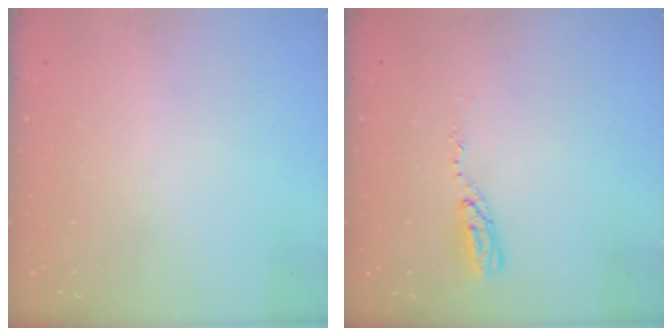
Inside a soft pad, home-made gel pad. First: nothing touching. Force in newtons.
{"total": 5.1, "press": 5.1, "slide": 0.3}